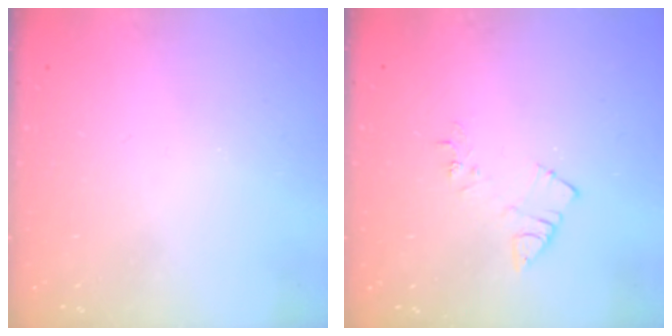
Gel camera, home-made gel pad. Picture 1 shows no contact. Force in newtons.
{"total": 7.5, "press": 7.5, "slide": 0.7}